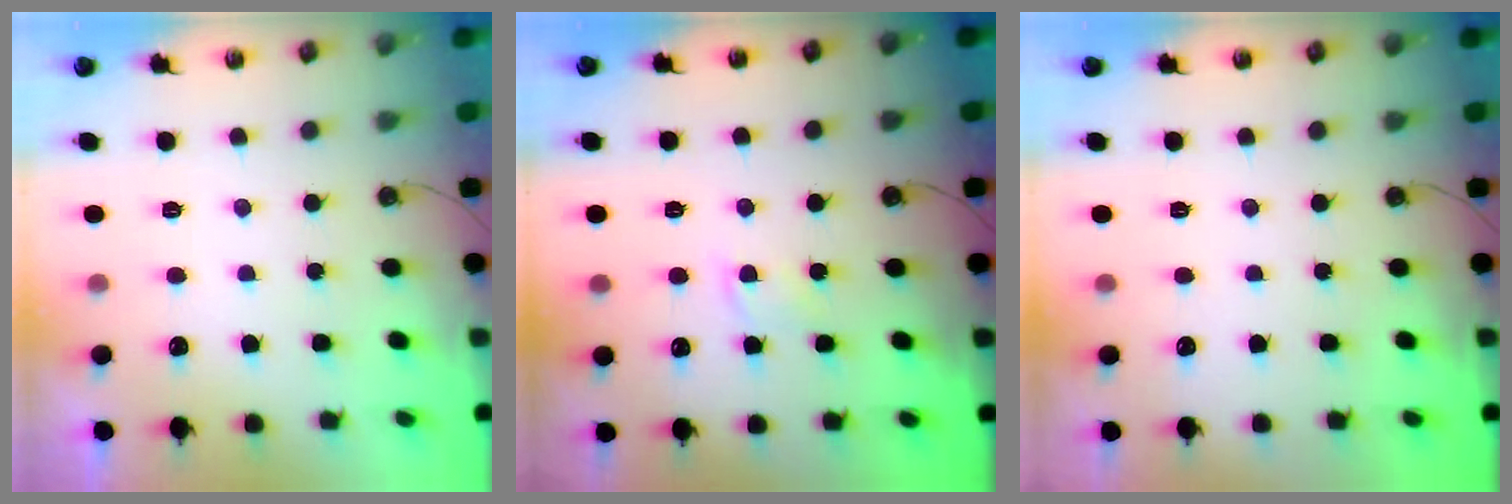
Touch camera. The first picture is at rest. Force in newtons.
{"total": 3.9, "press": 3.8, "slide": 0.5}
{"total": 0.0}